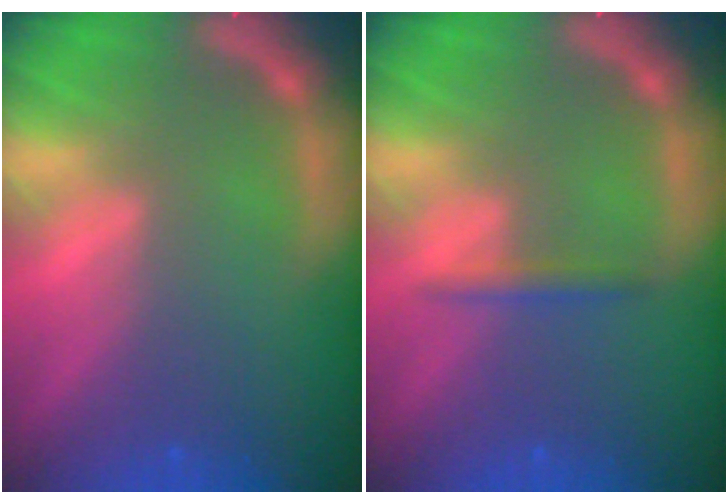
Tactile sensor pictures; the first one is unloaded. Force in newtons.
{"total": 1.4}